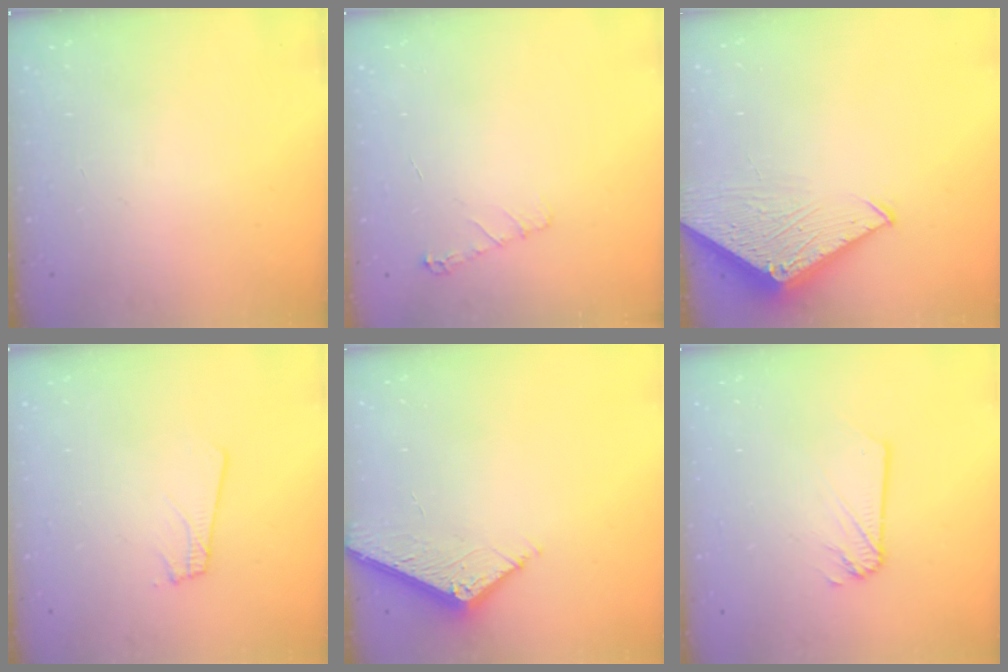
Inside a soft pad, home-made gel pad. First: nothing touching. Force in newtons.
{"total": 5.1, "press": 5.1, "slide": 0.4}
{"total": 4.6, "press": 4.6, "slide": 0.5}
{"total": 1.8, "press": 1.8, "slide": 0.1}
{"total": 7.1, "press": 7.1, "slide": 0.3}
{"total": 2.0, "press": 2.0, "slide": 0.3}